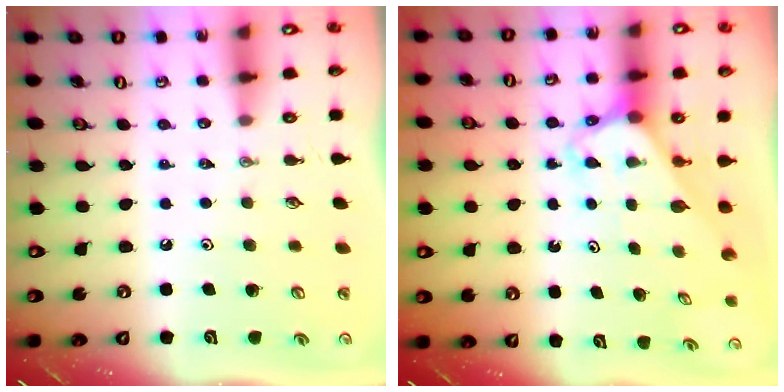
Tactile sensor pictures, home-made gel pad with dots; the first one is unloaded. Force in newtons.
{"total": 2.9, "press": 2.9, "slide": 0.2}